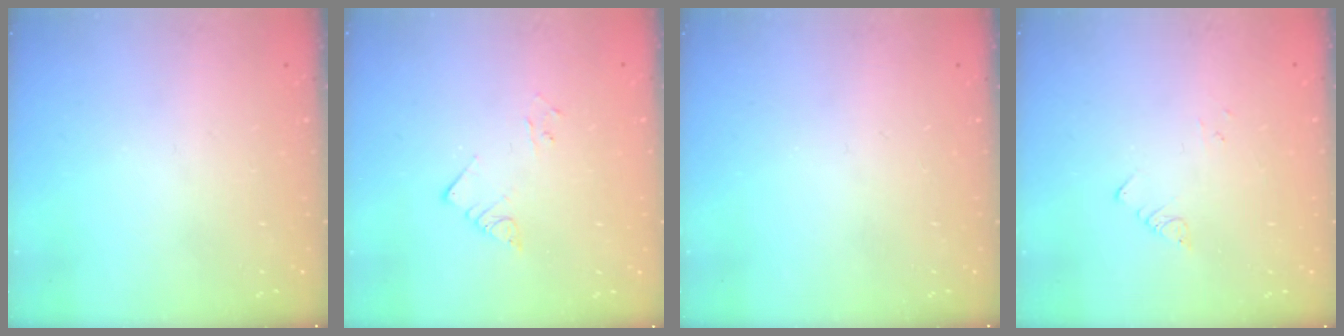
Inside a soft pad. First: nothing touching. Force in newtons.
{"total": 3.9, "press": 3.9, "slide": 0.2}
{"total": 0.0}
{"total": 1.8, "press": 1.8, "slide": 0.2}